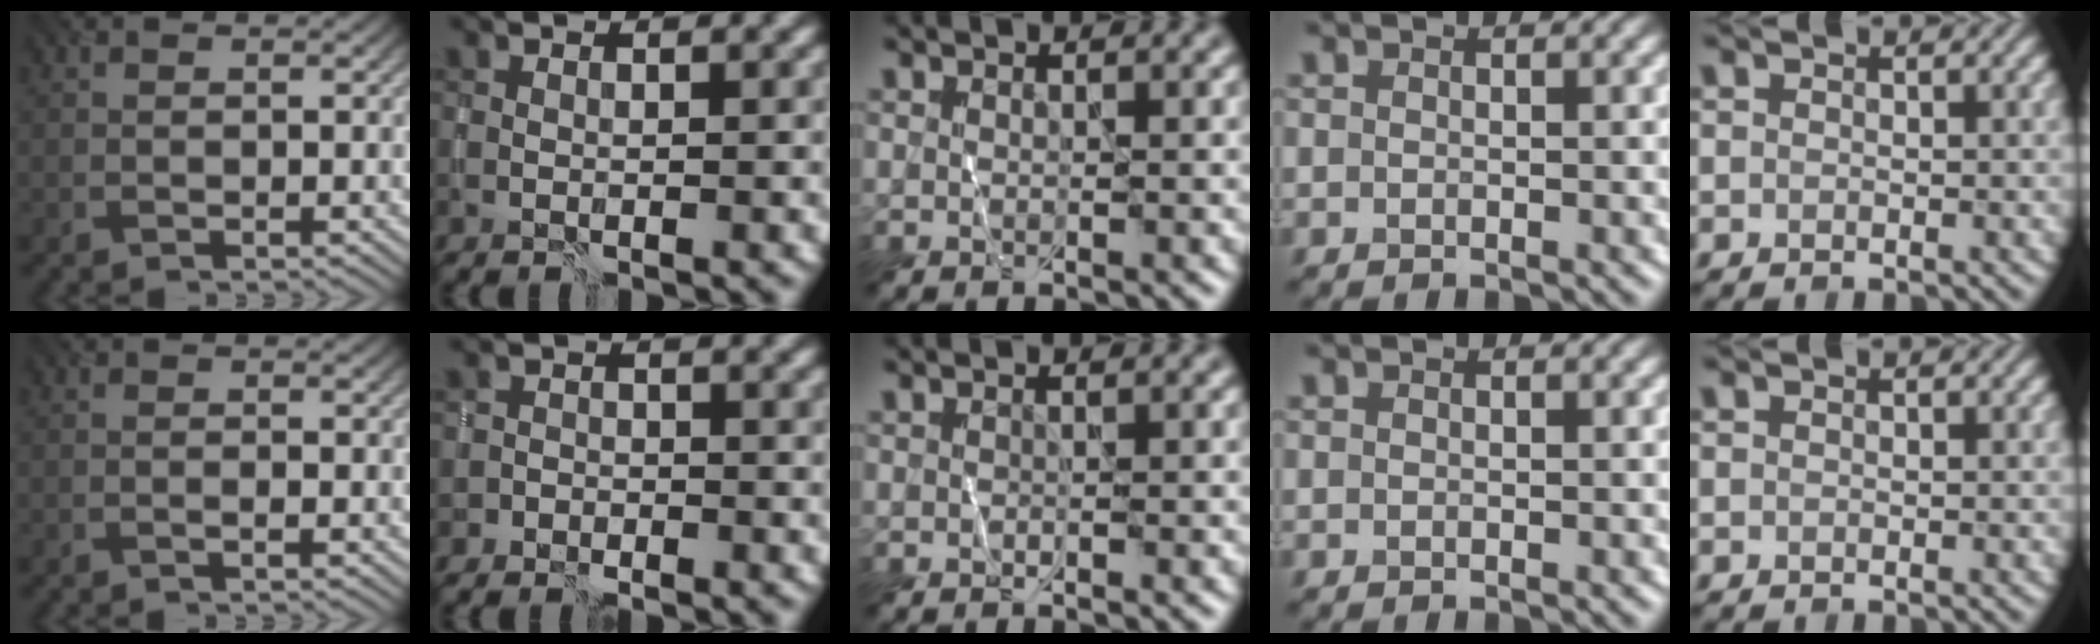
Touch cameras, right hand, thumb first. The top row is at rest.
{"thumb": {"total": 0.7, "force": [-0.4, 0.1, 0.6], "torque": [-0.010, 0.000, -0.007]}, "index": {"total": 1.6, "force": [-1.3, 0.7, -0.3], "torque": [0.019, 0.004, -0.029]}}